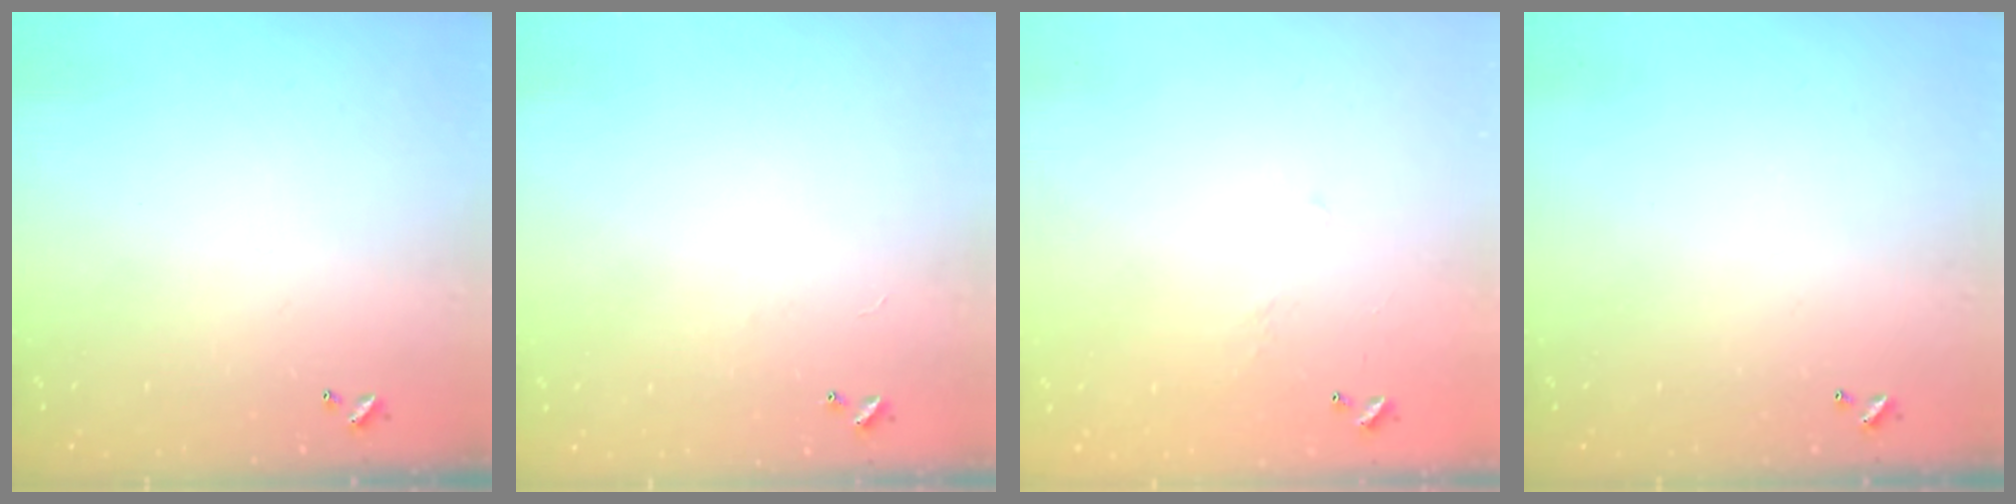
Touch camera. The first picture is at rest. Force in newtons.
{"total": 2.4, "press": 2.4, "slide": 0.3}
{"total": 5.7, "press": 5.6, "slide": 0.9}
{"total": 0.0}